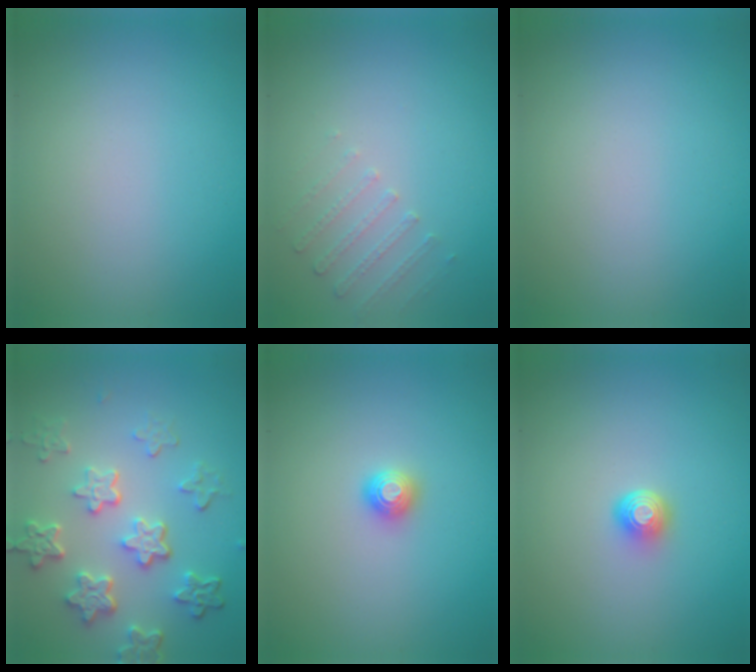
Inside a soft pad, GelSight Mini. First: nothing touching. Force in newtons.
{"total": 1.3, "press": 0.9, "slide": 1.0}
{"total": 0.0}
{"total": 5.8, "press": 4.3, "slide": 3.8}
{"total": 1.1, "press": 1.1, "slide": 0.0}
{"total": 1.8, "press": 1.3, "slide": 1.3}